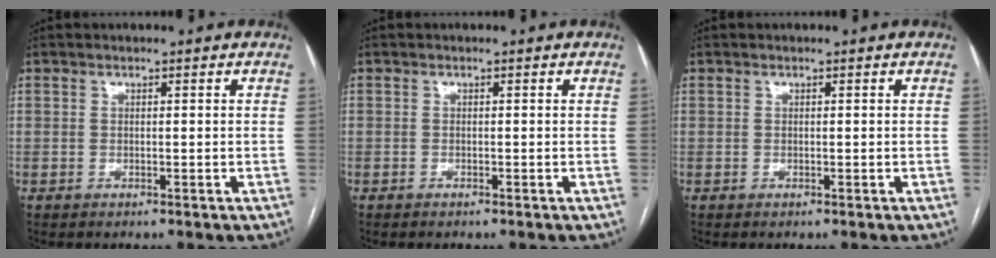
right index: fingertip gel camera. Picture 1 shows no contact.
{"total": 0.0}
{"total": 0.0}